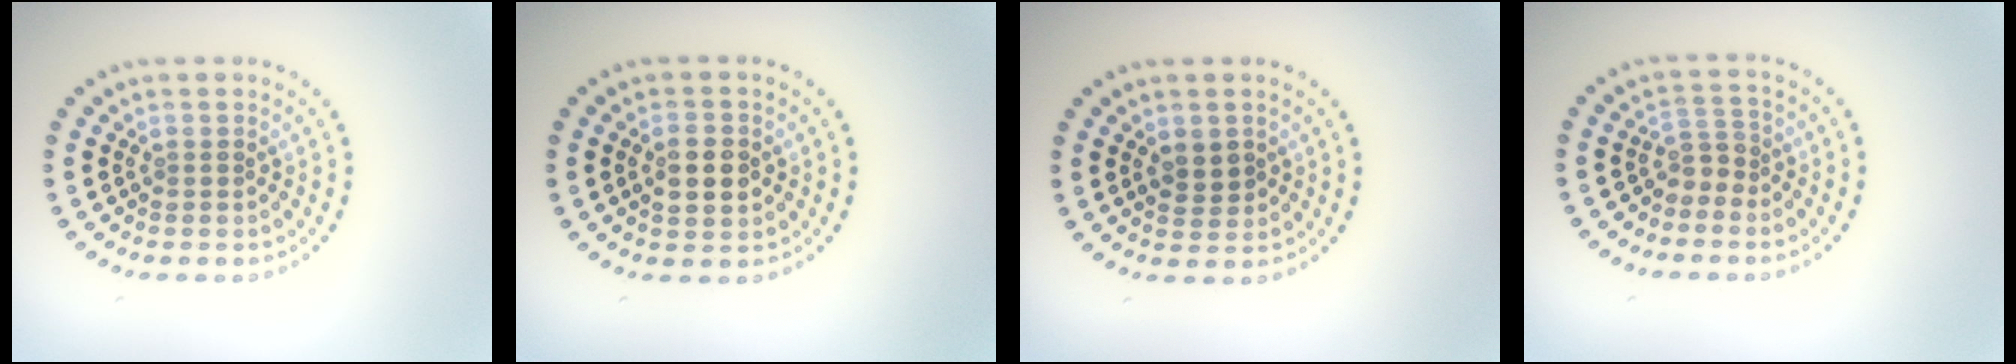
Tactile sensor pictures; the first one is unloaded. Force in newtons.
{"total": 2.9, "press": 2.9, "slide": 0.1}
{"total": 1.3, "press": 1.2, "slide": 0.6}
{"total": 1.9, "press": 1.3, "slide": 1.4}